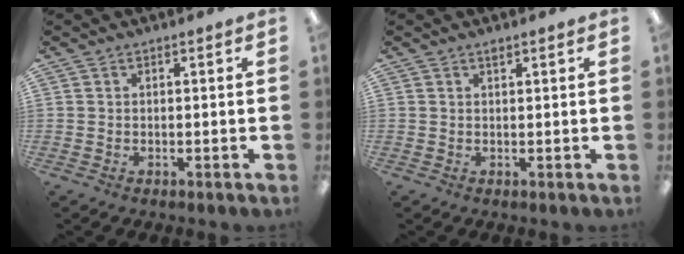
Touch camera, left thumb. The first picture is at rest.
{"total": 0.9, "force": [0.7, 0.3, 0.5], "torque": [-0.013, 0.003, 0.013]}